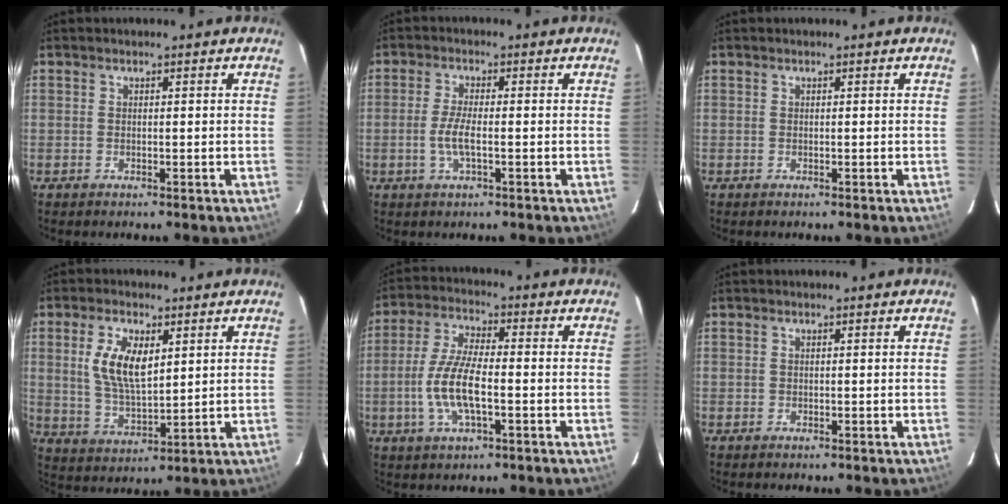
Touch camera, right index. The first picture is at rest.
{"total": 4.3, "force": [-1.1, 0.9, 4.1], "torque": [-0.083, -0.004, -0.022]}
{"total": 0.0}
{"total": 9.5, "force": [2.9, 4.3, 8.0], "torque": [-0.160, 0.002, 0.064]}
{"total": 9.9, "force": [-2.4, 3.1, 9.1], "torque": [-0.189, -0.001, -0.049]}
{"total": 0.0}